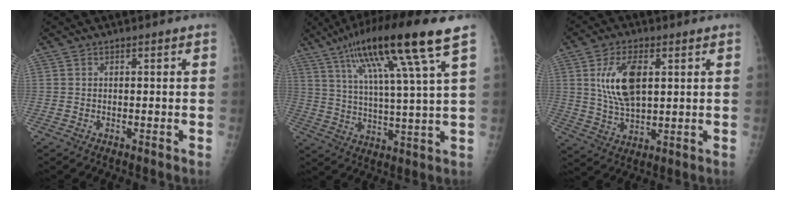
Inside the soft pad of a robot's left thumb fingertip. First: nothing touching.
{"total": 18.5, "force": [10.0, 1.3, 15.5], "torque": [-0.266, -0.019, 0.170]}
{"total": 11.1, "force": [3.0, 5.5, 9.2], "torque": [-0.168, -0.011, 0.063]}